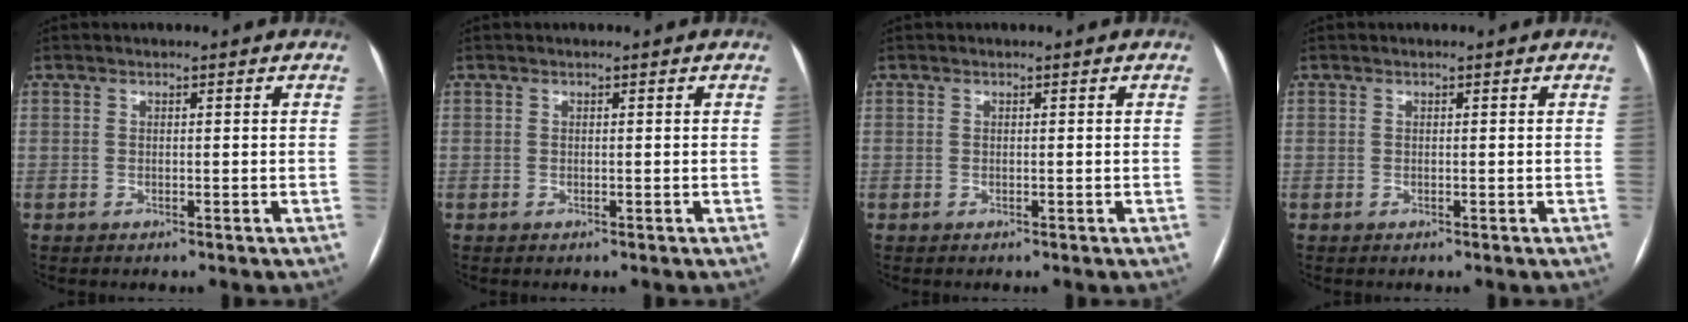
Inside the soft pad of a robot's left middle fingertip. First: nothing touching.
{"total": 0.0}
{"total": 0.0}
{"total": 0.0}